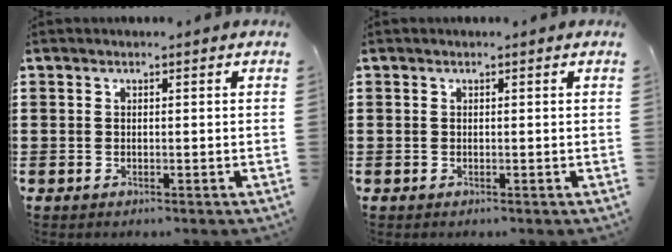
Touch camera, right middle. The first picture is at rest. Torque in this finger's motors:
{"motor_torque": [-0.23, 0.13, 0.13, 0.01]}